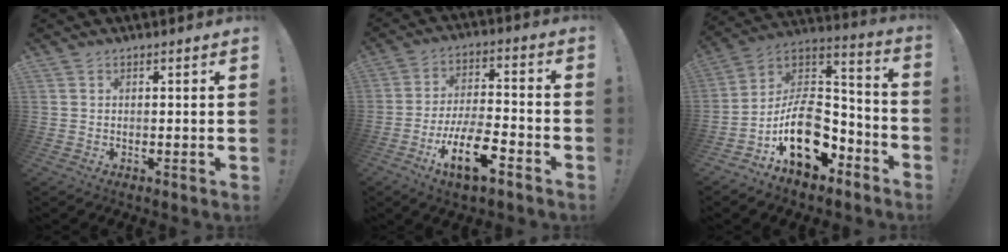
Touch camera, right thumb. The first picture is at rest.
{"total": 15.3, "force": [-8.2, 5.3, 11.7], "torque": [-0.214, 0.046, -0.135]}
{"total": 19.4, "force": [-6.9, 12.7, 12.9], "torque": [-0.211, 0.038, -0.104]}